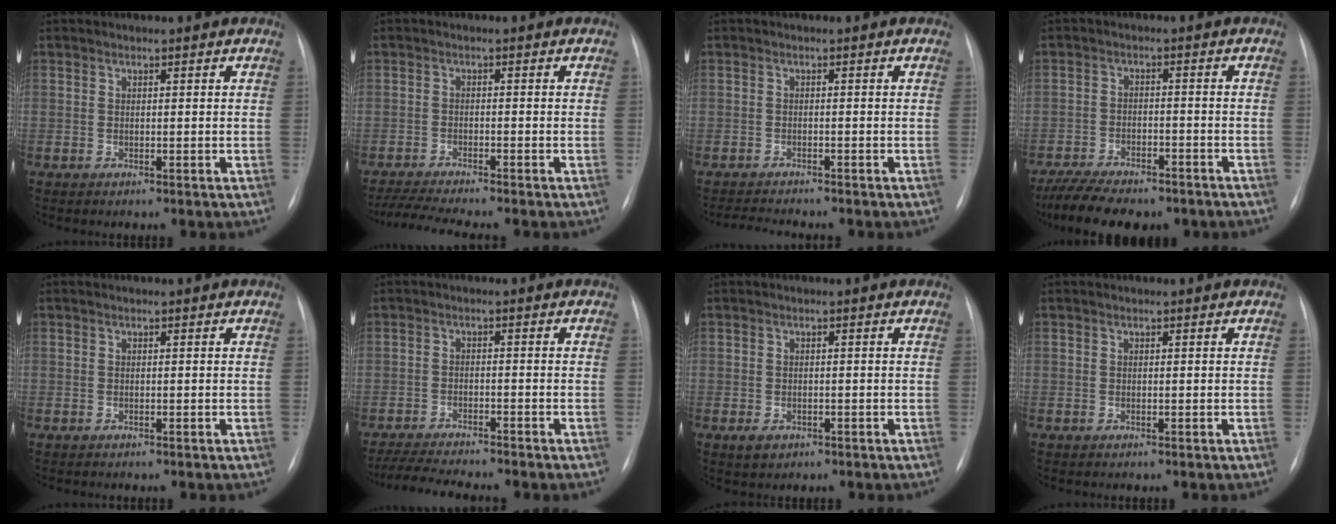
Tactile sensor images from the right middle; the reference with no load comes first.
{"total": 7.4, "force": [-6.6, -0.6, 3.4], "torque": [-0.056, -0.017, -0.108]}
{"total": 3.4, "force": [-3.3, -0.4, 0.9], "torque": [-0.018, -0.015, -0.052]}
{"total": 13.5, "force": [-10.7, 4.9, 6.7], "torque": [-0.127, -0.005, -0.157]}
{"total": 0.0}
{"total": 8.4, "force": [-7.7, 0.0, 3.5], "torque": [-0.058, -0.016, -0.123]}
{"total": 1.9, "force": [-1.0, 1.3, 1.0], "torque": [-0.017, 0.000, -0.008]}
{"total": 0.0}